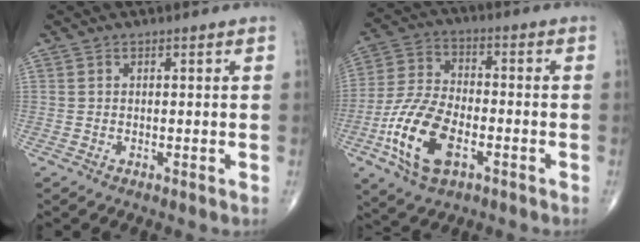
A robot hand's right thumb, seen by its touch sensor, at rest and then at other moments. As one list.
[{"total": 14.9, "force": [-5.5, 7.7, 11.5], "torque": [-0.232, 0.019, -0.105]}]